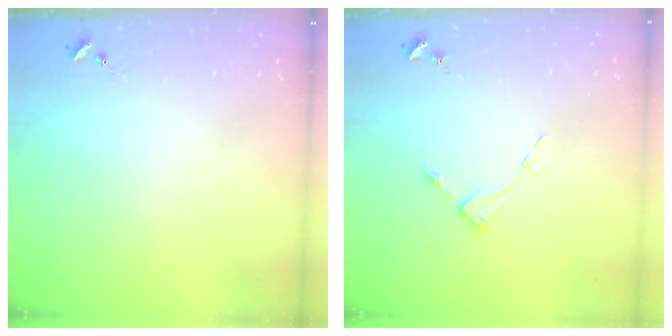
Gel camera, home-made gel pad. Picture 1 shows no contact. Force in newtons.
{"total": 5.3, "press": 5.2, "slide": 0.1}